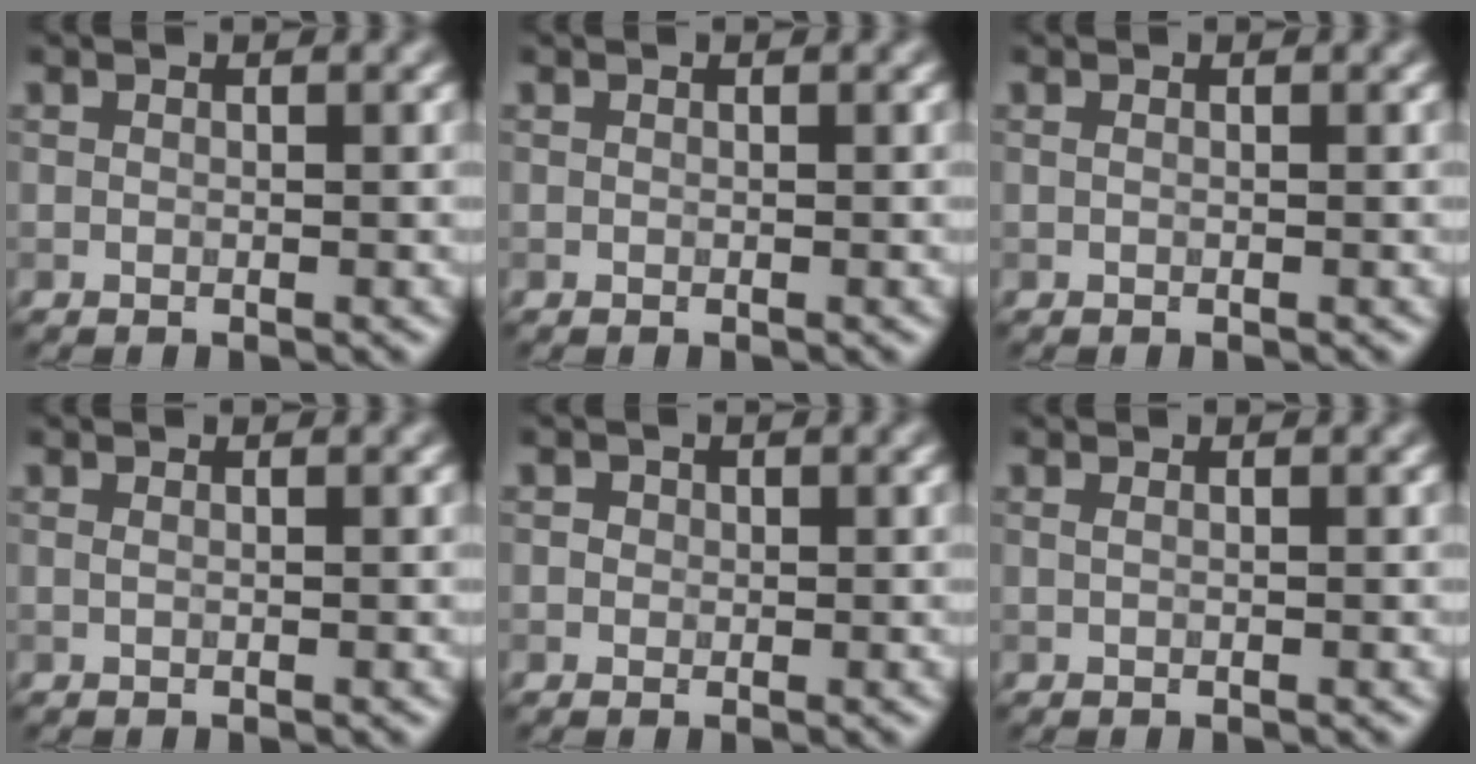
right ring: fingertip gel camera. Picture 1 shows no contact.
{"total": 0.0}
{"total": 0.0}
{"total": 0.5, "force": [0.2, 0.2, 0.4], "torque": [-0.006, 0.000, -0.001]}
{"total": 0.8, "force": [0.2, 0.7, 0.2], "torque": [-0.001, -0.003, 0.000]}
{"total": 0.7, "force": [0.3, 0.3, 0.6], "torque": [-0.007, 0.000, -0.003]}